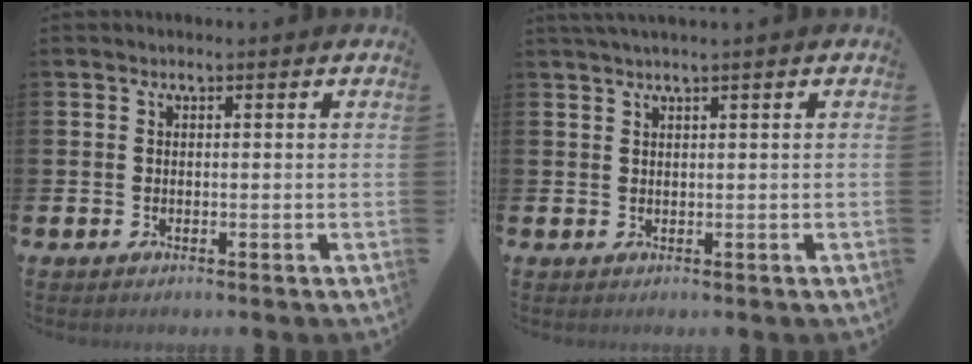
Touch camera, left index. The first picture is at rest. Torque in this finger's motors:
{"motor_torque": [0.14, -0.49, 0.49, 0.17]}